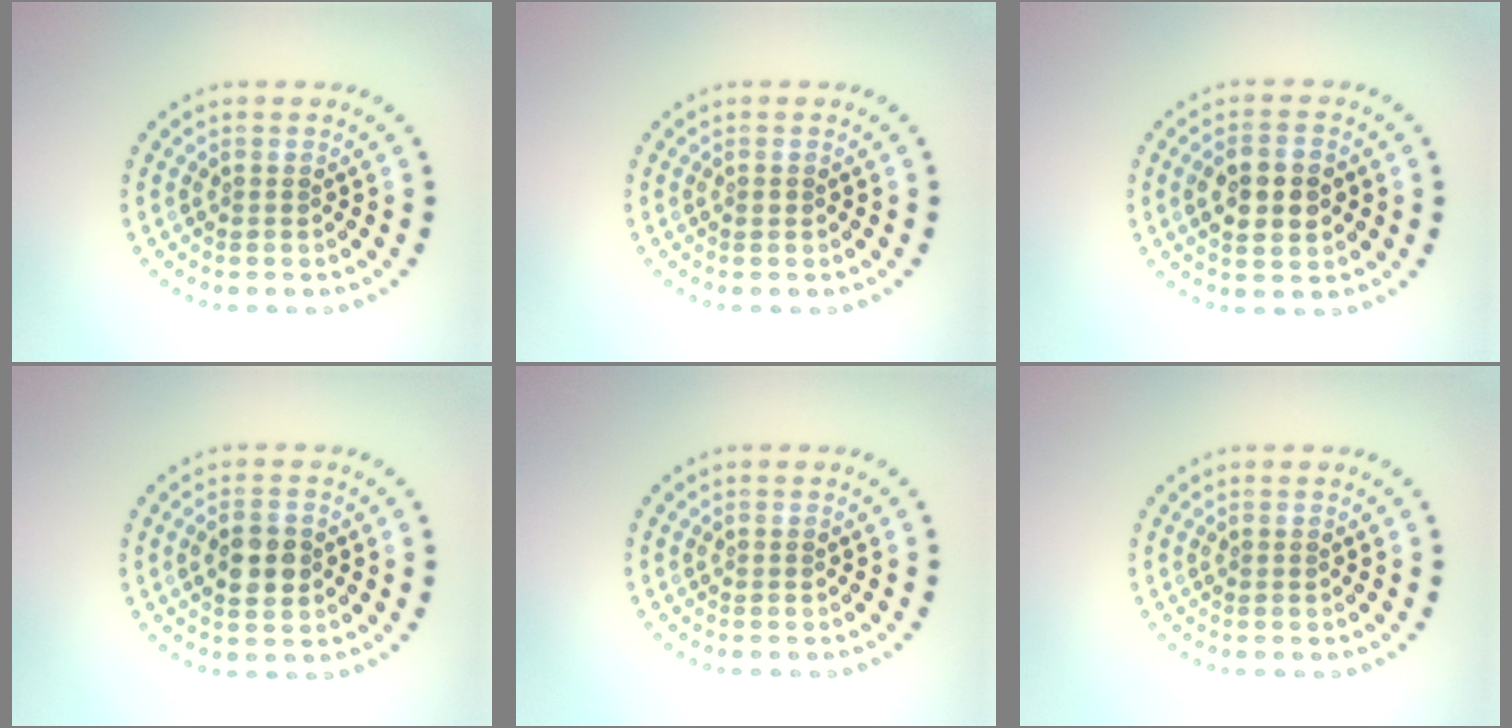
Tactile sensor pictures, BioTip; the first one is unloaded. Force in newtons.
{"total": 0.6, "press": 0.6, "slide": 0.1}
{"total": 3.9, "press": 3.9, "slide": 0.0}
{"total": 3.3, "press": 3.3, "slide": 0.2}
{"total": 0.0}
{"total": 0.0}